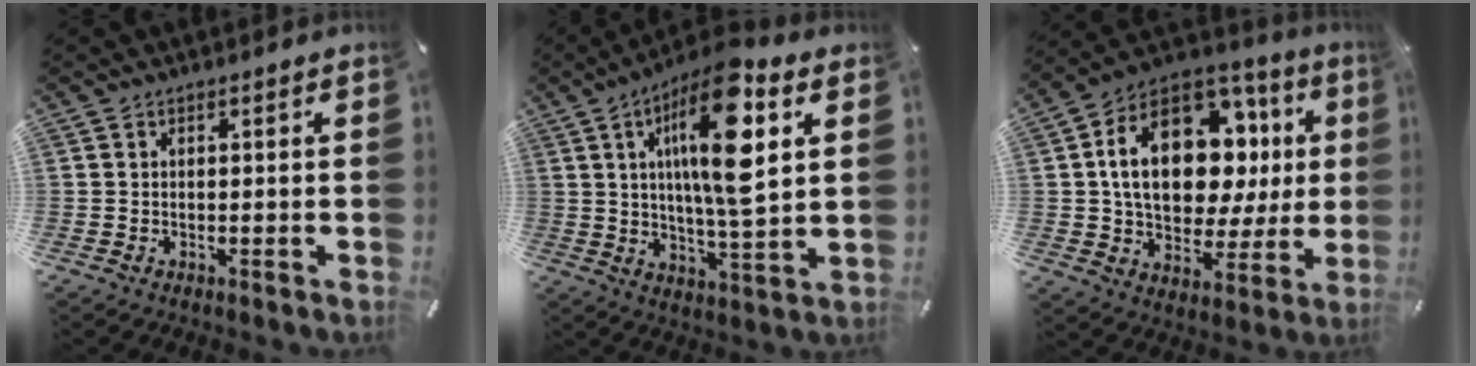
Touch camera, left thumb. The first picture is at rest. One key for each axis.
{"total": 18.3, "fx": 5.7, "fy": 5.1, "fz": 16.7, "tx": -0.300, "ty": -0.019, "tz": 0.077}
{"total": 23.2, "fx": 5.6, "fy": 15.2, "fz": 16.6, "tx": -0.276, "ty": -0.018, "tz": 0.098}